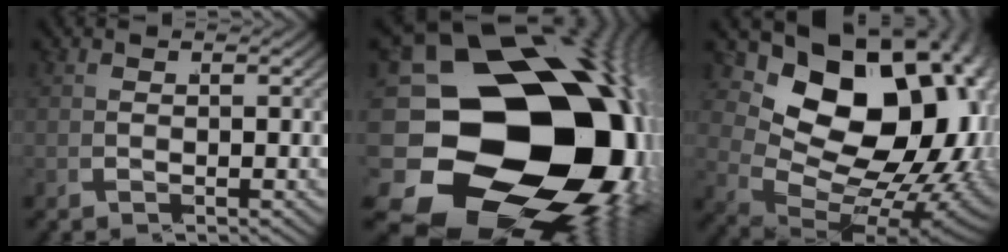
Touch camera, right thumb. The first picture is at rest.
{"total": 38.7, "force": [-3.9, 26.3, 28.2], "torque": [-0.451, -0.105, -0.024]}
{"total": 22.2, "force": [-0.4, 15.1, 16.3], "torque": [-0.280, -0.061, 0.021]}